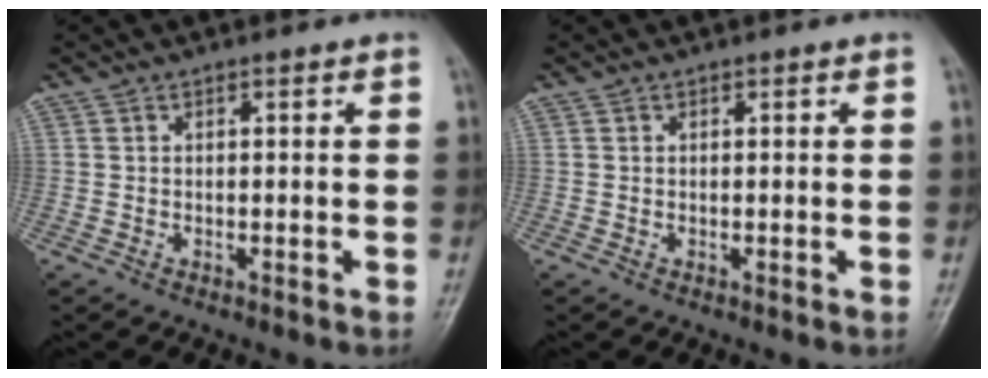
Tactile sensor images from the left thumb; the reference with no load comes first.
{"total": 0.0}